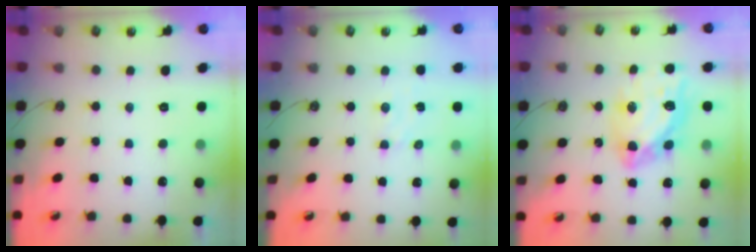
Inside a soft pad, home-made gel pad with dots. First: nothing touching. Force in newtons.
{"total": 3.6, "press": 3.6, "slide": 0.5}
{"total": 15.7, "press": 15.6, "slide": 1.7}